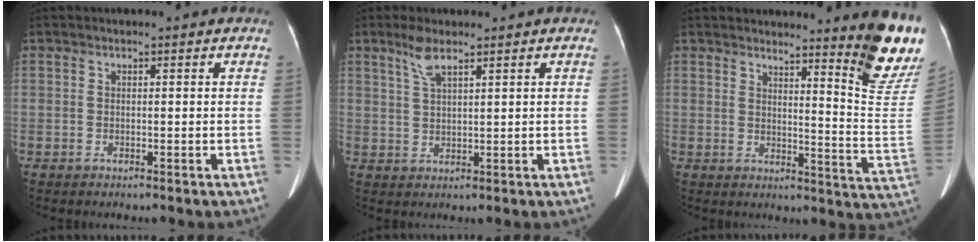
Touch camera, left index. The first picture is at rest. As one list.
[{"total": 3.4, "force": [2.4, 0.8, 2.4], "torque": [-0.055, 0.007, 0.054]}, {"total": 12.3, "force": [10.4, -0.5, 6.7], "torque": [-0.068, -0.084, 0.113]}]